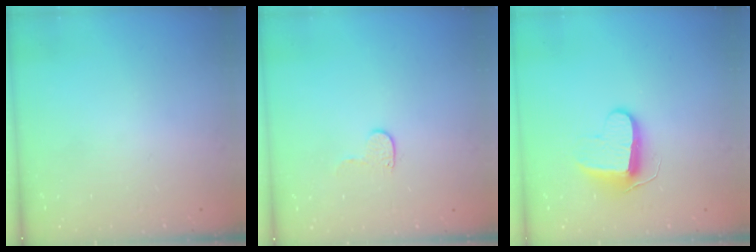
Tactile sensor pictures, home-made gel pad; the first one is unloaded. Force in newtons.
{"total": 3.8, "press": 3.8, "slide": 0.4}
{"total": 9.4, "press": 9.4, "slide": 0.5}